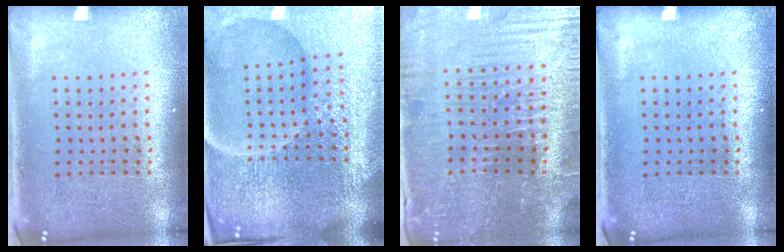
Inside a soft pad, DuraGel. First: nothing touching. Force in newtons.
{"total": 7.2, "press": 6.4, "slide": 3.4}
{"total": 3.6, "press": 3.6, "slide": 0.4}
{"total": 0.0}